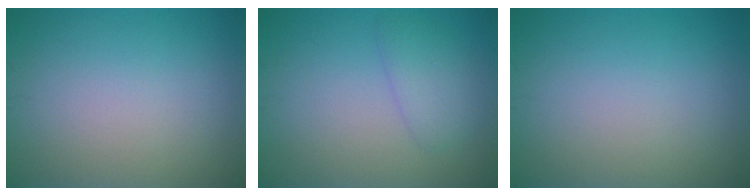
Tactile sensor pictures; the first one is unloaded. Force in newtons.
{"total": 2.2, "press": 2.2, "slide": 0.1}
{"total": 0.0}